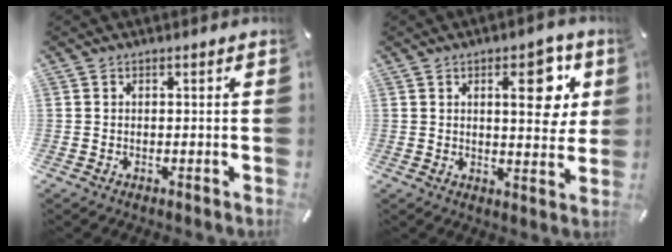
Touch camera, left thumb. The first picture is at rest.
{"total": 11.9, "force": [4.4, 5.1, 9.8], "torque": [-0.122, -0.016, 0.065]}